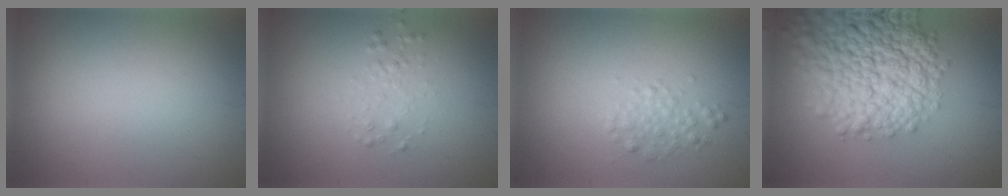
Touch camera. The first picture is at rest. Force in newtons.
{"total": 1.2, "press": 1.2, "slide": 0.0}
{"total": 1.7, "press": 1.7, "slide": 0.0}
{"total": 11.0, "press": 11.0, "slide": 0.5}